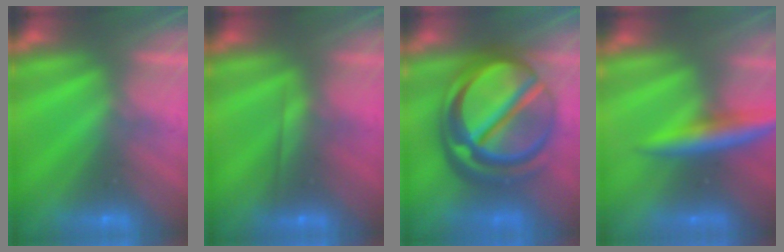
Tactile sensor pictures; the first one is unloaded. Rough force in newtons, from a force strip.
{"total": 1.9}
{"total": 7.2}
{"total": 11.8}